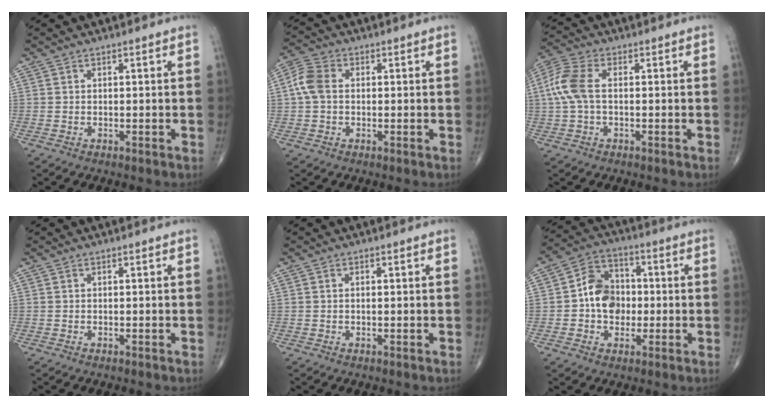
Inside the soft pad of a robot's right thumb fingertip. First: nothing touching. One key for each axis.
{"total": 5.5, "fx": 0.3, "fy": 3.8, "fz": 3.9, "tx": -0.092, "ty": 0.016, "tz": -0.001}
{"total": 7.9, "fx": 0.4, "fy": 4.4, "fz": 6.6, "tx": -0.173, "ty": 0.023, "tz": 0.006}
{"total": 0.0}
{"total": 0.7, "fx": 0.2, "fy": 0.2, "fz": 0.6, "tx": -0.017, "ty": 0.005, "tz": 0.005}
{"total": 9.7, "fx": -0.6, "fy": 7.6, "fz": 6.0, "tx": -0.070, "ty": 0.024, "tz": -0.018}